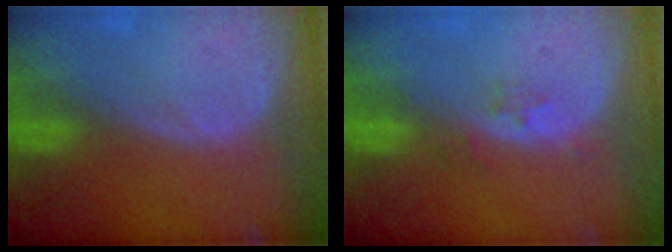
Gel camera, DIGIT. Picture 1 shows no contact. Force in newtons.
{"total": 2.1, "press": 1.8, "slide": 1.2}